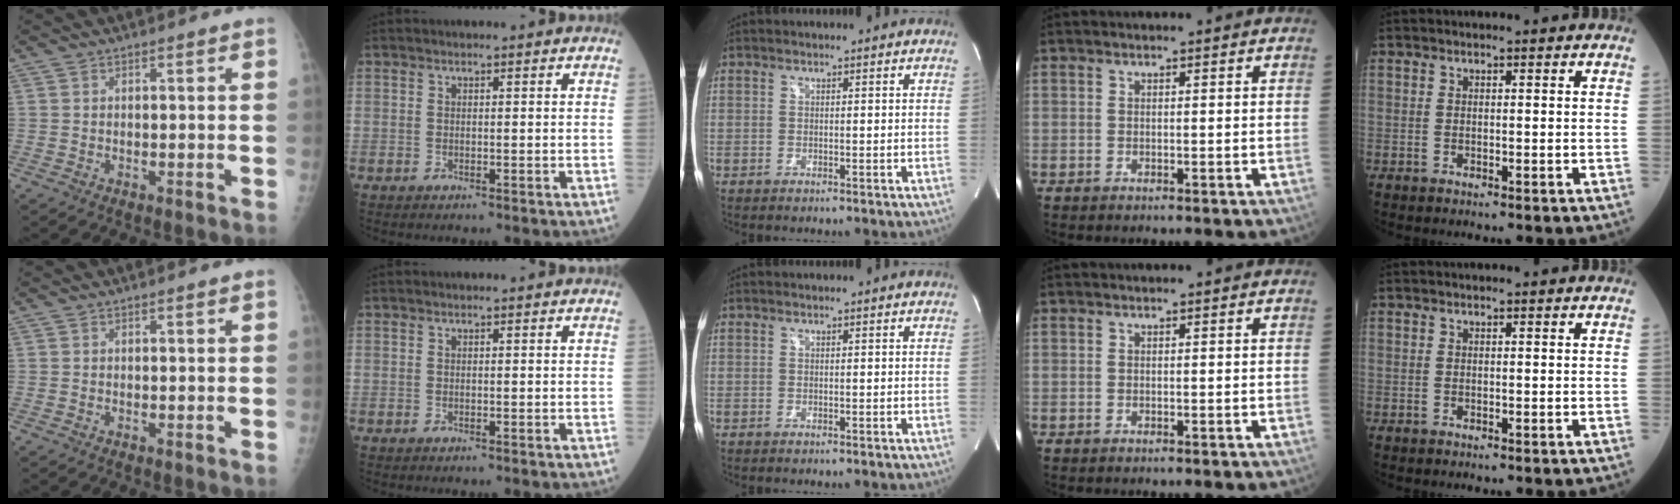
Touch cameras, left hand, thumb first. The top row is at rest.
{}